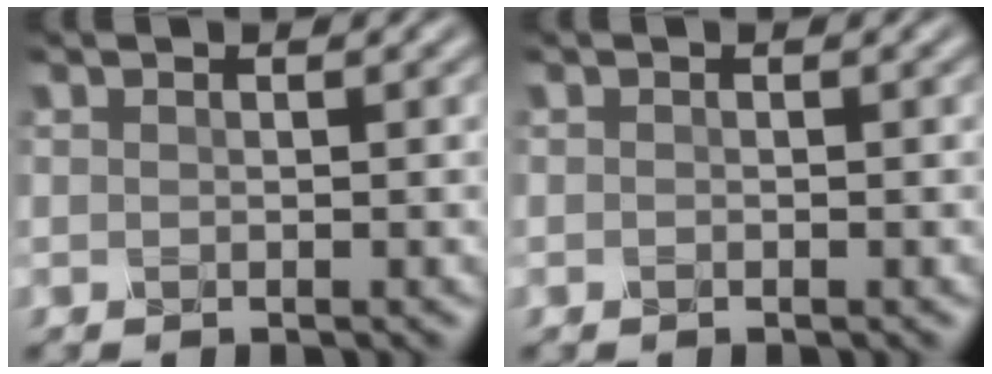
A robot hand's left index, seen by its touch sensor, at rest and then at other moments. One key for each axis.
{"total": 0.0}